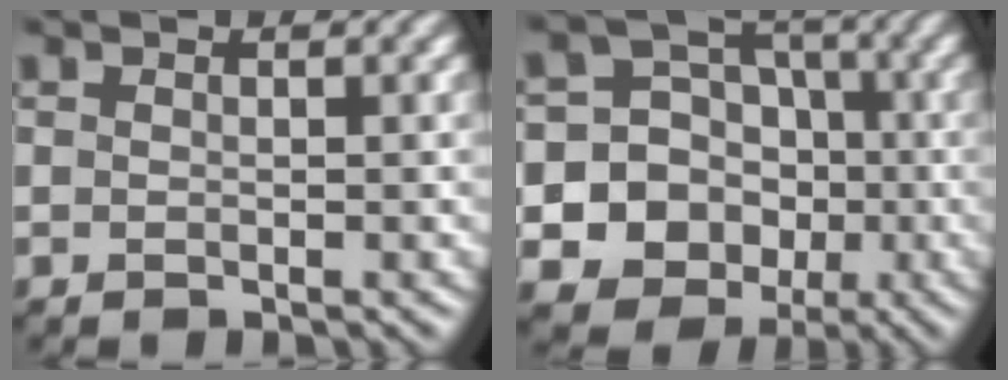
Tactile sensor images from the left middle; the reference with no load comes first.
{"total": 13.4, "force": [-4.0, 12.2, 3.6], "torque": [-0.101, -0.014, -0.071]}